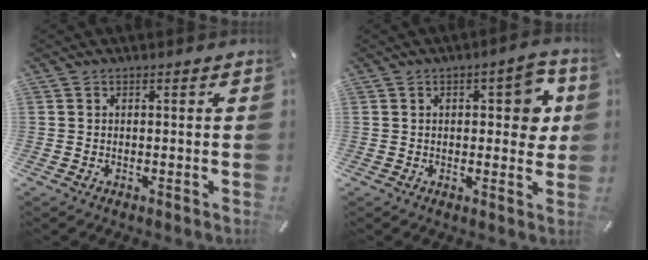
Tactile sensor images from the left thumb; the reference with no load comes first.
{"total": 8.0, "force": [1.7, 3.9, 6.8], "torque": [-0.073, -0.007, 0.018]}